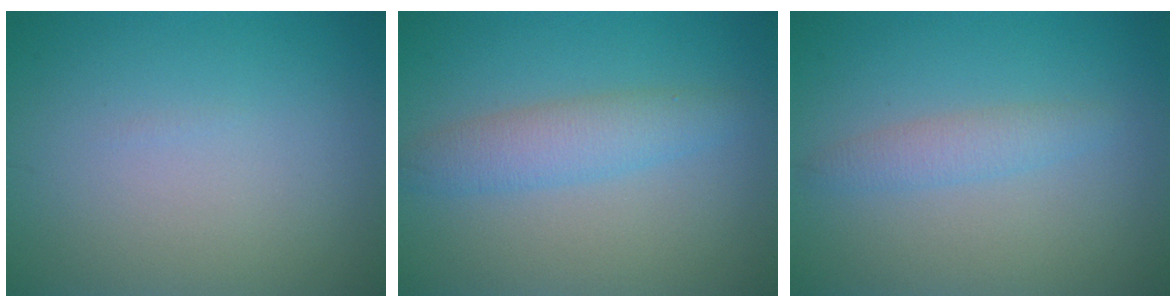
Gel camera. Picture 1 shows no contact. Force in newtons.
{"total": 3.2, "press": 3.2, "slide": 0.1}
{"total": 1.9, "press": 1.9, "slide": 0.0}